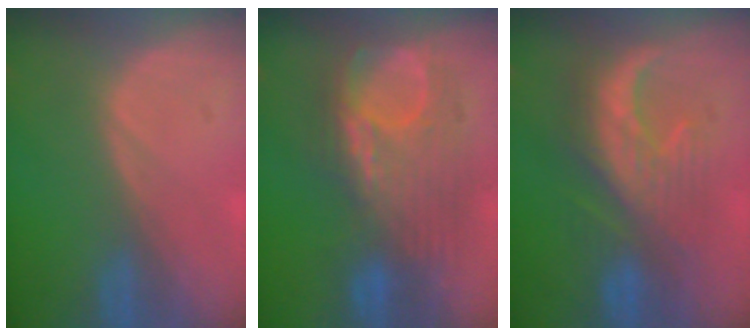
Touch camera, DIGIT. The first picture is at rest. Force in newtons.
{"total": 9.6, "press": 9.4, "slide": 2.1}
{"total": 8.8, "press": 8.7, "slide": 0.5}